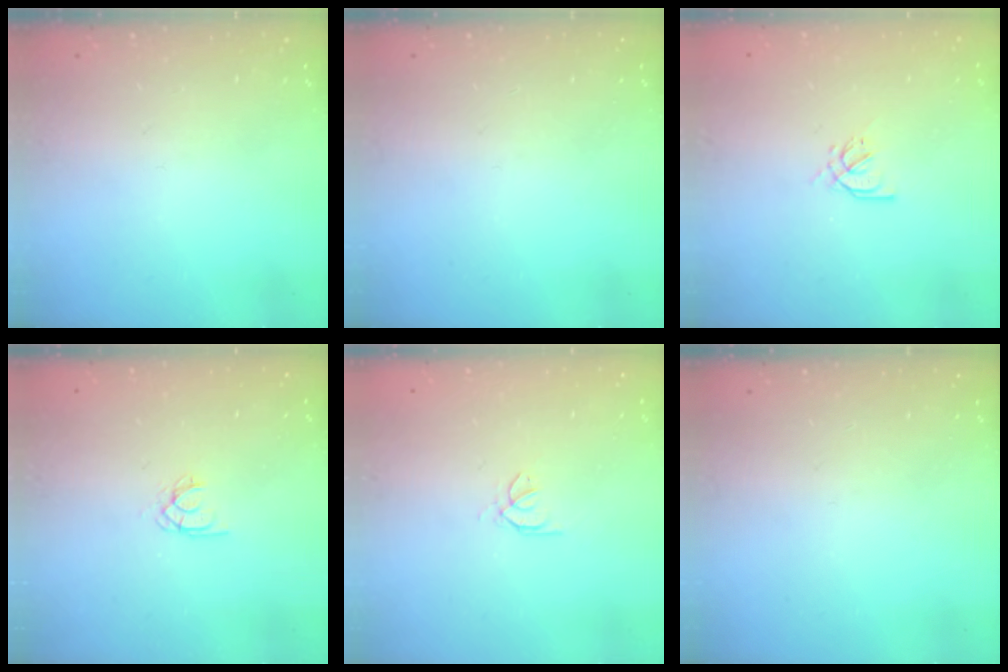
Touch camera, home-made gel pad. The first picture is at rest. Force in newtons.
{"total": 0.0}
{"total": 2.4, "press": 2.4, "slide": 0.5}
{"total": 1.7, "press": 1.7, "slide": 0.1}
{"total": 0.5, "press": 0.4, "slide": 0.3}
{"total": 0.0}